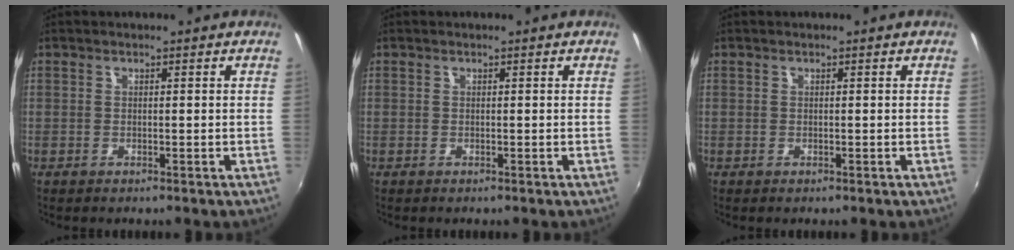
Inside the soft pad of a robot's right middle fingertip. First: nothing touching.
{"total": 0.0}
{"total": 0.0}